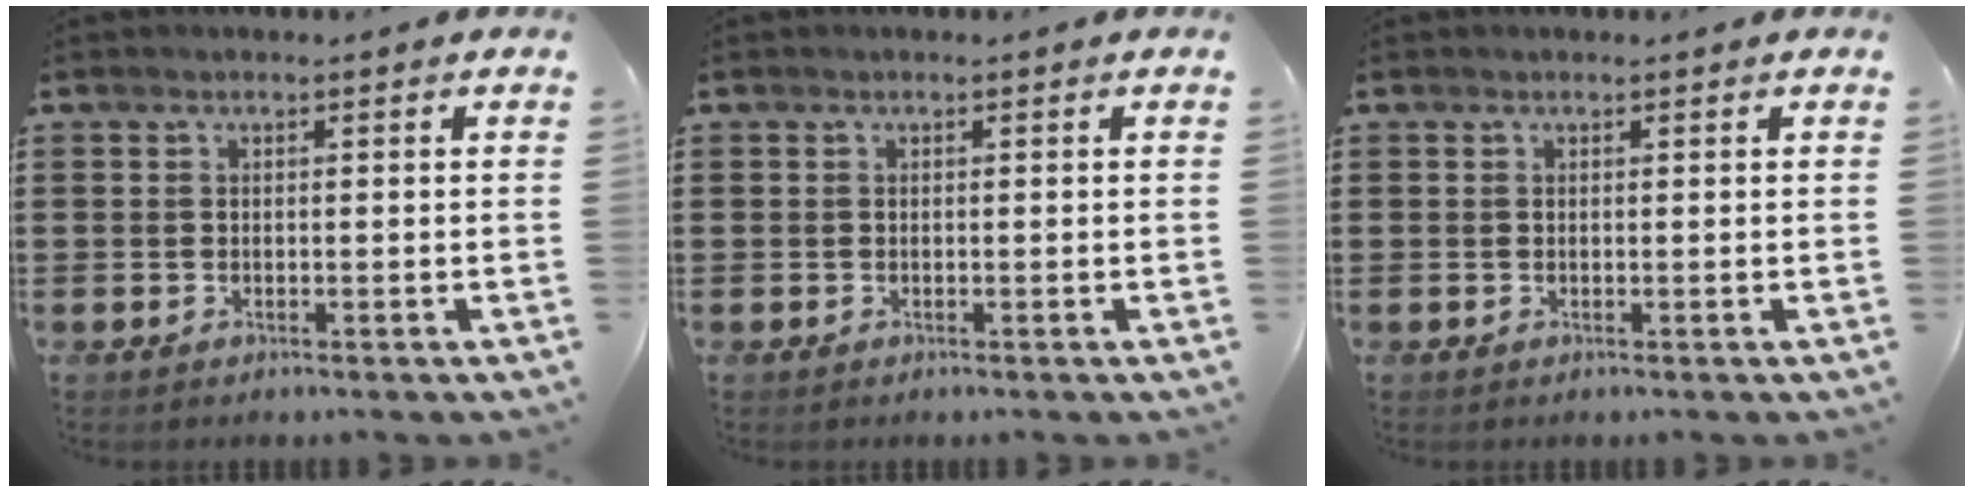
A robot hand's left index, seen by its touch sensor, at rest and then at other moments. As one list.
[{"total": 0.0}, {"total": 0.0}]